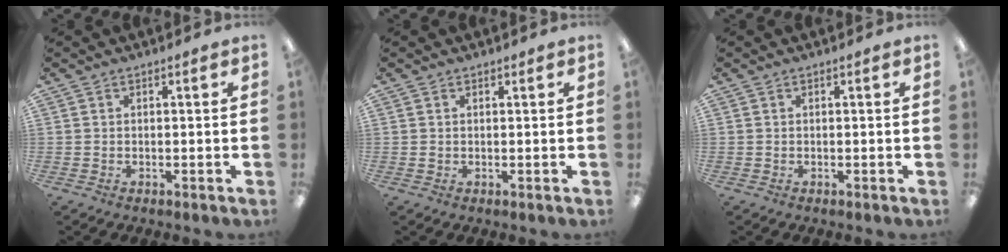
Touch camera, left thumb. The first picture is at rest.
{"total": 0.6, "force": [0.3, 0.5, 0.1], "torque": [-0.003, 0.002, 0.006]}
{"total": 0.0}